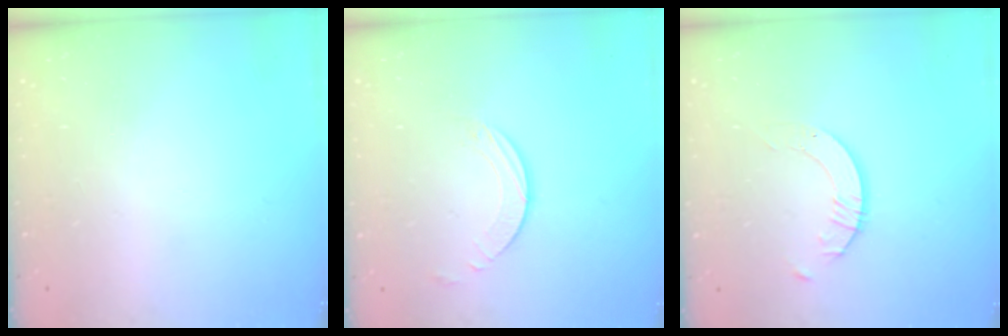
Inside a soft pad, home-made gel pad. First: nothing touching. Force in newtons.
{"total": 1.9, "press": 1.9, "slide": 0.1}
{"total": 2.7, "press": 2.7, "slide": 0.2}